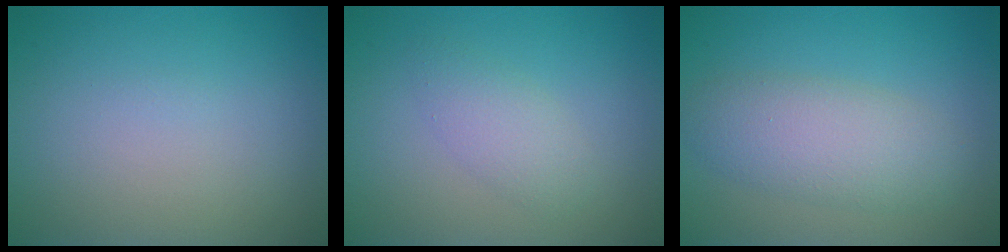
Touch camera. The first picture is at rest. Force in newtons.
{"total": 2.1, "press": 2.1, "slide": 0.0}
{"total": 4.5, "press": 4.5, "slide": 0.2}